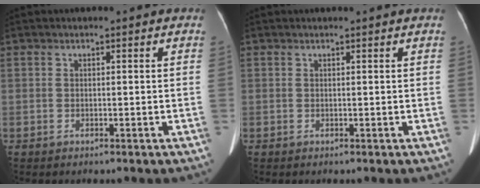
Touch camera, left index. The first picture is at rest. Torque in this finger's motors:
{"motor_torque": [0.43, -0.70, -0.01, 0.02]}